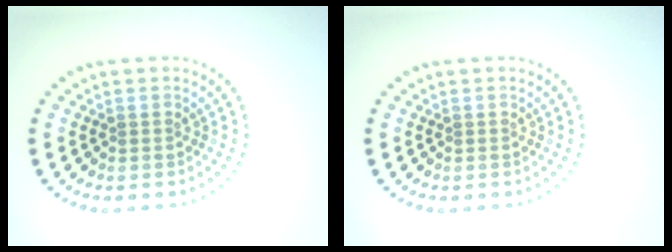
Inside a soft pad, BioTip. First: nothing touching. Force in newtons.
{"total": 0.0}